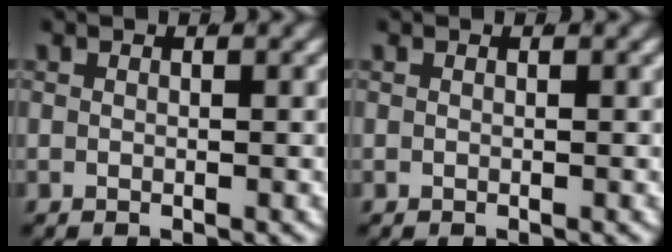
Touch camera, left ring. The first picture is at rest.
{"total": 0.0}